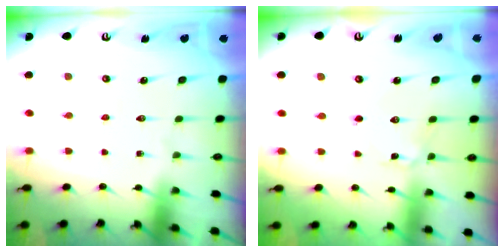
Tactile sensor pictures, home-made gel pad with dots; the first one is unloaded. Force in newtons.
{"total": 1.5, "press": 1.5, "slide": 0.1}